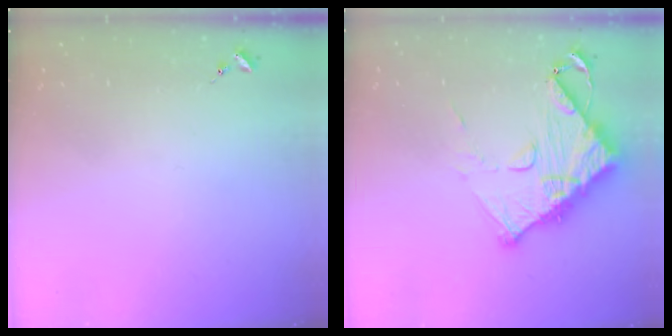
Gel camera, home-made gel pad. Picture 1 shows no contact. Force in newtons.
{"total": 14.0, "press": 13.9, "slide": 1.3}